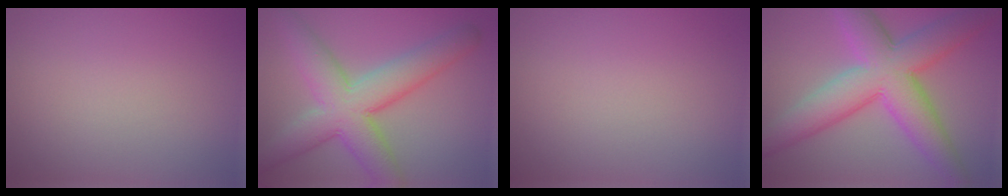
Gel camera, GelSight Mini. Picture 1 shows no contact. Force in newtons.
{"total": 8.2, "press": 8.2, "slide": 0.2}
{"total": 0.0}
{"total": 9.9, "press": 9.9, "slide": 0.2}